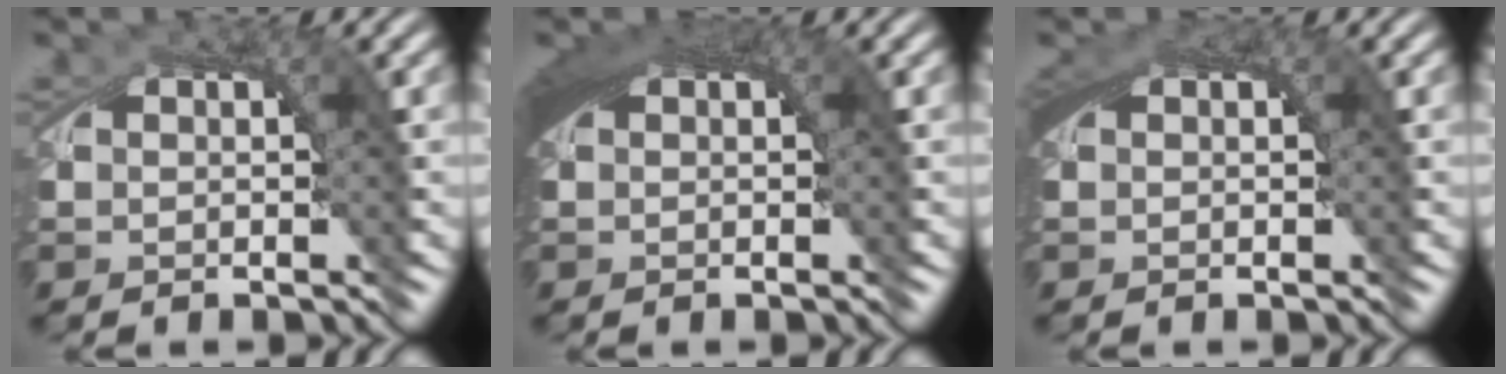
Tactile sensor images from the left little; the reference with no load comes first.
{"total": 4.4, "force": [0.7, 1.8, 3.9], "torque": [-0.066, 0.000, 0.014]}
{"total": 2.2, "force": [0.2, 1.2, 1.8], "torque": [-0.031, -0.002, 0.004]}